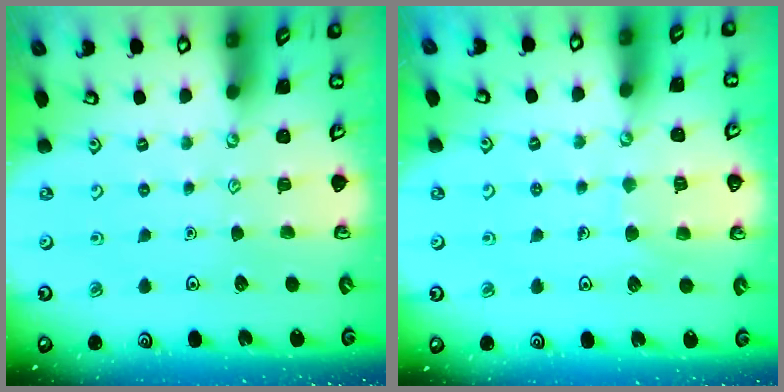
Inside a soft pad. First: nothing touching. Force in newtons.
{"total": 4.8, "press": 4.8, "slide": 0.3}